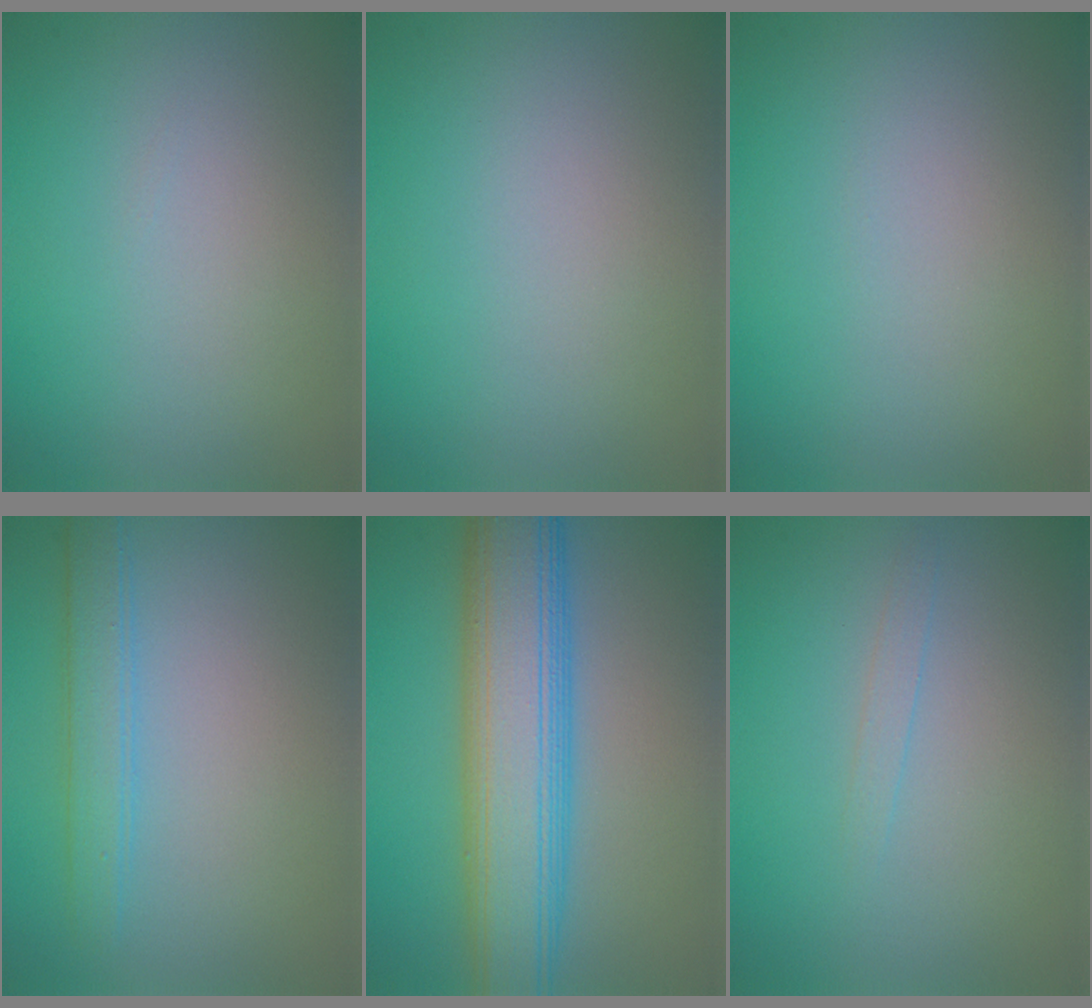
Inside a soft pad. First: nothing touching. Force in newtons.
{"total": 0.0}
{"total": 0.0}
{"total": 2.7, "press": 2.7, "slide": 0.1}
{"total": 10.1, "press": 10.1, "slide": 0.1}
{"total": 0.8, "press": 0.8, "slide": 0.1}